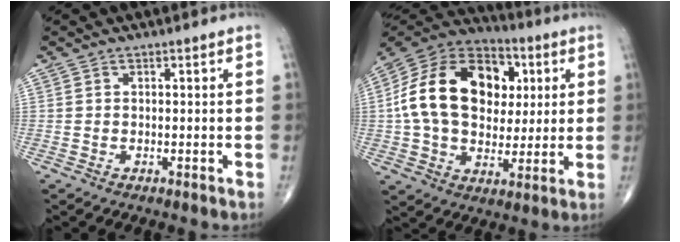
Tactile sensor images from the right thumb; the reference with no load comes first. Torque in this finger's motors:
{"motor_torque": [2.40, 2.61, 1.63, -0.04, 0.59]}